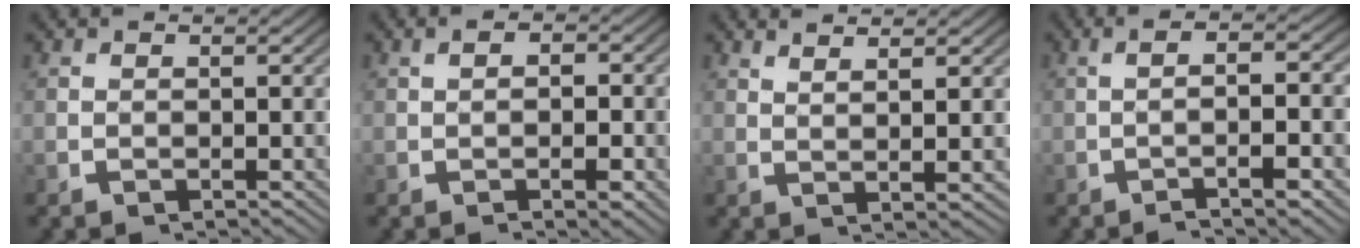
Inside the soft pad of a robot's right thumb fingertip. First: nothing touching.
{"total": 2.5, "force": [-0.5, 1.5, 1.9], "torque": [-0.025, -0.001, -0.010]}
{"total": 2.8, "force": [2.3, -0.1, 1.5], "torque": [-0.028, 0.002, 0.046]}
{"total": 5.1, "force": [-0.9, 1.2, 4.8], "torque": [-0.068, 0.017, -0.021]}